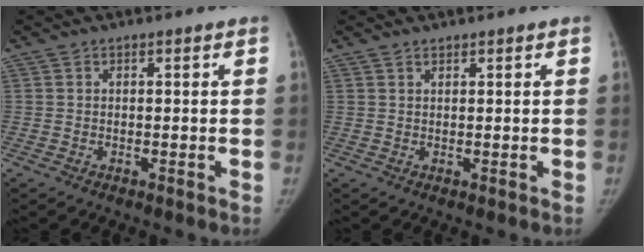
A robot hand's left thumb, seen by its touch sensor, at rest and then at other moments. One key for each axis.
{"total": 0.8, "fx": 0.7, "fy": 0.2, "fz": 0.2, "tx": -0.004, "ty": -0.005, "tz": 0.013}